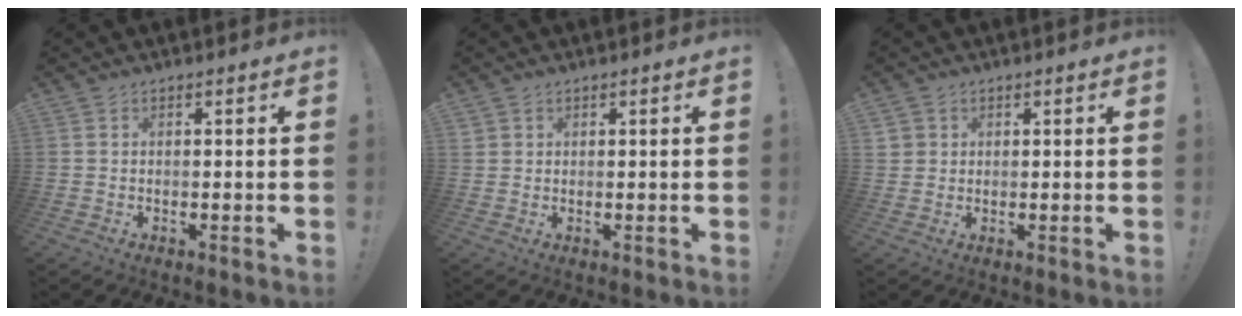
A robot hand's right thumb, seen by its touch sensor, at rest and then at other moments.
{"total": 1.6, "force": [1.0, 1.2, 0.2], "torque": [-0.005, -0.002, 0.019]}
{"total": 2.2, "force": [1.2, 1.8, 0.4], "torque": [-0.006, -0.003, 0.023]}